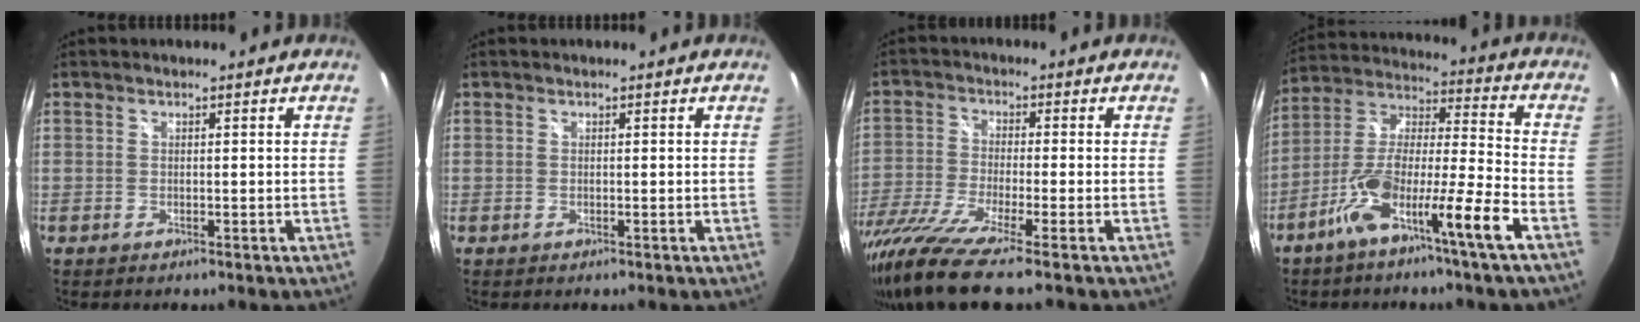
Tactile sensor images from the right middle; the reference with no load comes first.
{"total": 0.0}
{"total": 11.9, "force": [-9.4, -0.4, 7.2], "torque": [-0.164, -0.038, -0.182]}
{"total": 14.4, "force": [-8.5, -0.4, 11.7], "torque": [-0.210, -0.006, -0.158]}